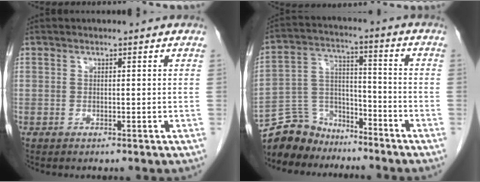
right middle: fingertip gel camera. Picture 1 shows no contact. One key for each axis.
{"total": 10.2, "fx": -9.1, "fy": 4.6, "fz": 0.6, "tx": -0.021, "ty": 0.036, "tz": -0.168}